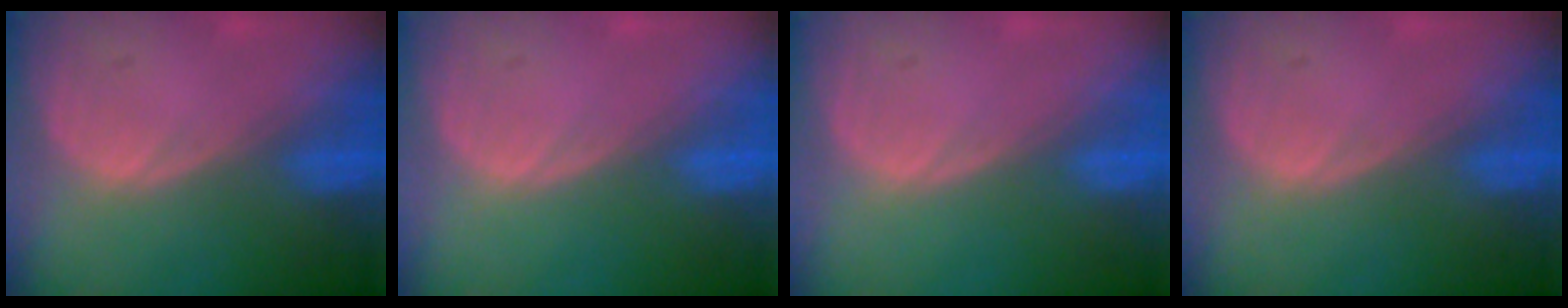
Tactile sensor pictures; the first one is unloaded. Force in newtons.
{"total": 0.0}
{"total": 0.0}
{"total": 0.0}